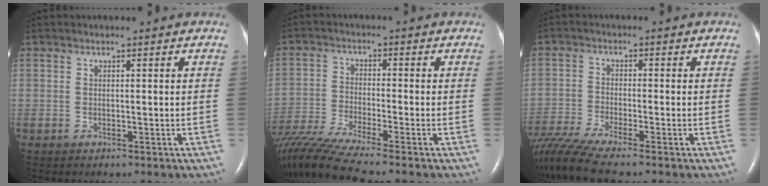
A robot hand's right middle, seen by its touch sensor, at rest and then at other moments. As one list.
[{"total": 10.9, "force": [-9.3, -1.9, 5.3], "torque": [-0.093, -0.027, -0.166]}, {"total": 9.3, "force": [-8.0, -0.8, 4.7], "torque": [-0.090, -0.022, -0.145]}]